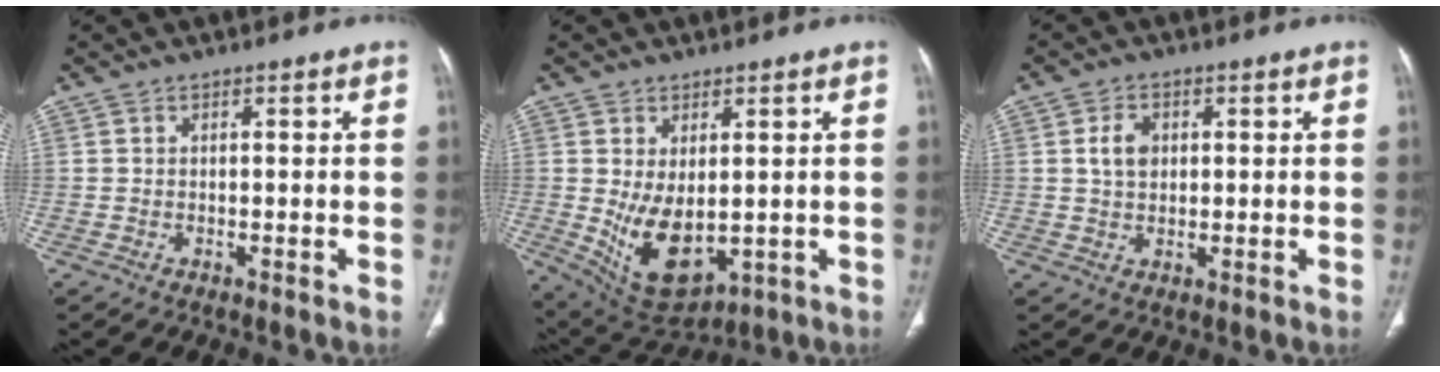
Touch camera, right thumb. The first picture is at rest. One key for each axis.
{"total": 10.9, "fx": -0.6, "fy": 6.2, "fz": 8.9, "tx": -0.141, "ty": -0.015, "tz": 0.021}
{"total": 4.4, "fx": 1.0, "fy": 3.2, "fz": 2.9, "tx": -0.044, "ty": 0.000, "tz": 0.016}